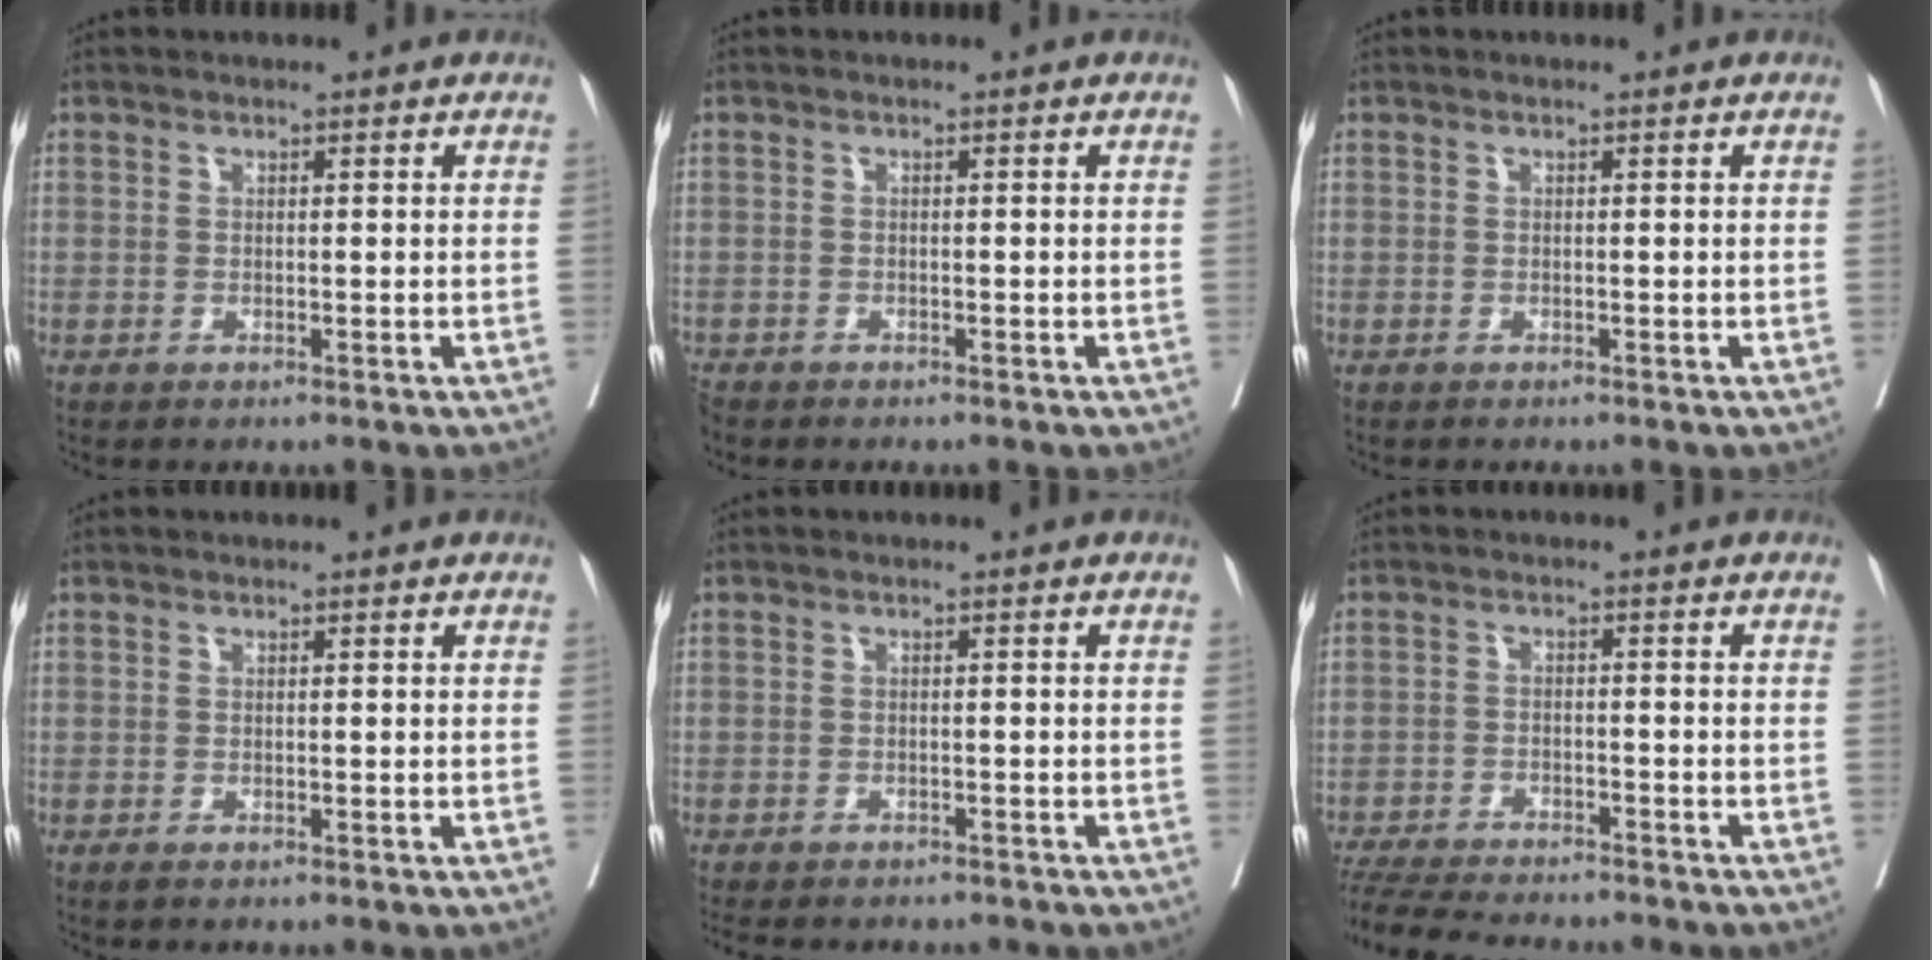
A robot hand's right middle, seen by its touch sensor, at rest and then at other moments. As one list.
[{"total": 1.8, "force": [-1.7, 0.6, 0.3], "torque": [-0.010, -0.006, -0.031]}, {"total": 0.0}, {"total": 0.0}, {"total": 9.2, "force": [-8.1, 2.9, 3.4], "torque": [-0.061, -0.006, -0.101]}, {"total": 13.1, "force": [-11.9, 1.8, 5.2], "torque": [-0.098, -0.017, -0.178]}]